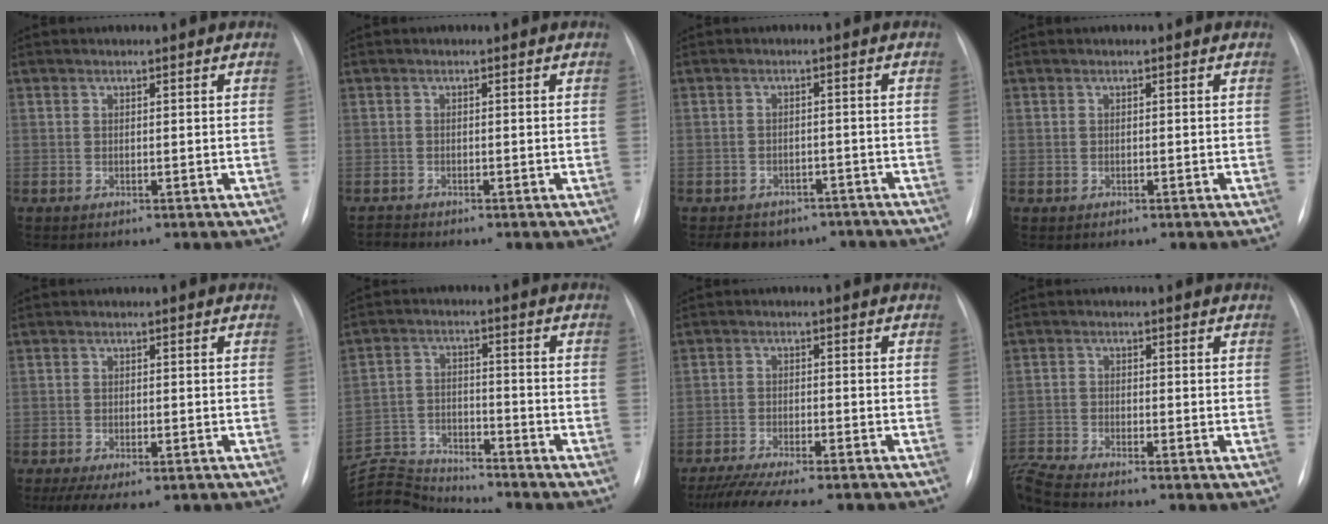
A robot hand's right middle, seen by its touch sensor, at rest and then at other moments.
{"total": 0.8, "force": [-0.7, -0.3, -0.2], "torque": [0.000, -0.007, -0.014]}
{"total": 8.8, "force": [-7.1, 4.8, 1.7], "torque": [-0.019, 0.010, -0.084]}
{"total": 0.0}
{"total": 7.0, "force": [-4.6, 2.5, 4.6], "torque": [-0.066, -0.014, -0.068]}
{"total": 9.3, "force": [-9.2, -0.5, -0.5], "torque": [-0.004, 0.009, -0.169]}
{"total": 12.4, "force": [-10.7, 1.3, 6.2], "torque": [-0.095, -0.019, -0.160]}
{"total": 6.5, "force": [-6.1, -1.4, 1.8], "torque": [-0.053, -0.011, -0.118]}